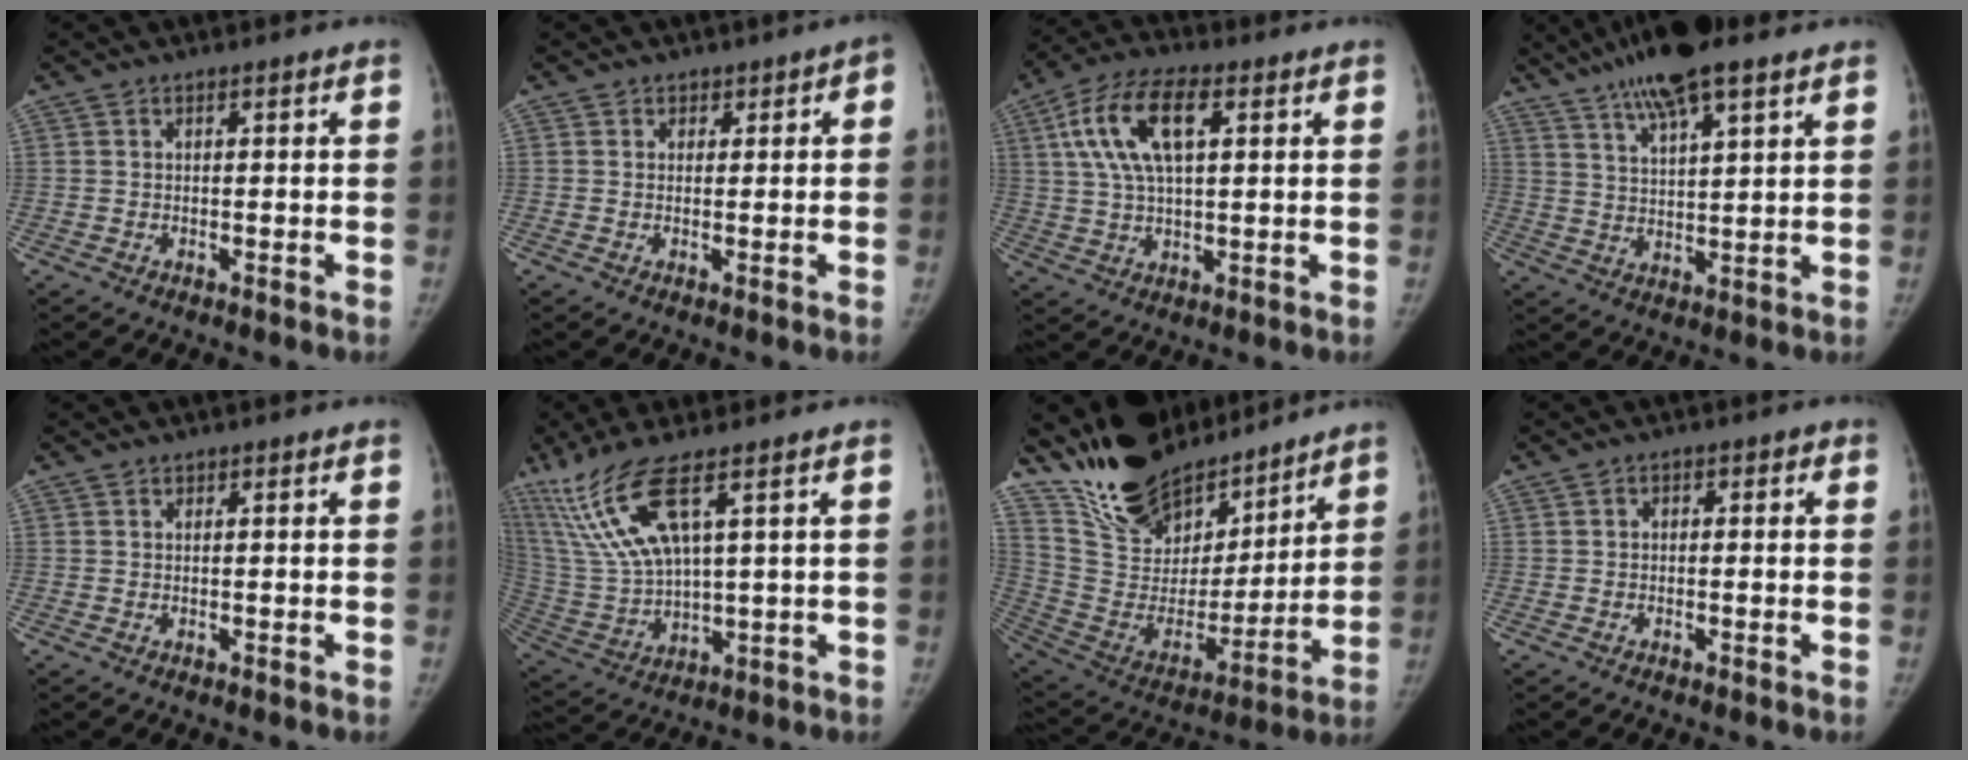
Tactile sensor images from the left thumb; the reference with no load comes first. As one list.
[{"total": 1.8, "force": [0.5, 1.6, 0.6], "torque": [0.019, 0.002, 0.001]}, {"total": 13.0, "force": [4.2, 5.9, 10.8], "torque": [-0.210, 0.008, 0.073]}, {"total": 12.4, "force": [8.6, 2.5, 8.5], "torque": [-0.150, -0.024, 0.155]}, {"total": 0.0}, {"total": 13.7, "force": [7.5, 3.3, 11.0], "torque": [-0.255, -0.031, 0.170]}, {"total": 22.6, "force": [19.2, 9.5, 7.4], "torque": [-0.089, -0.119, 0.346]}, {"total": 1.3, "force": [-0.3, 1.1, 0.6], "torque": [0.011, 0.000, -0.017]}]